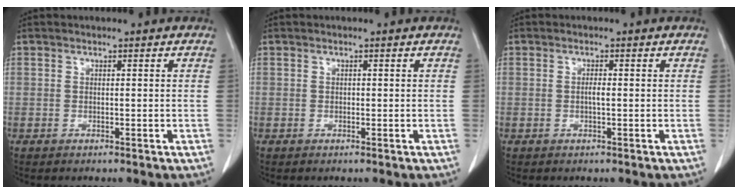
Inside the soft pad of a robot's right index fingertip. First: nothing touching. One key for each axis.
{"total": 0.0}
{"total": 1.1, "fx": -0.1, "fy": 0.1, "fz": 1.1, "tx": -0.021, "ty": 0.000, "tz": -0.002}